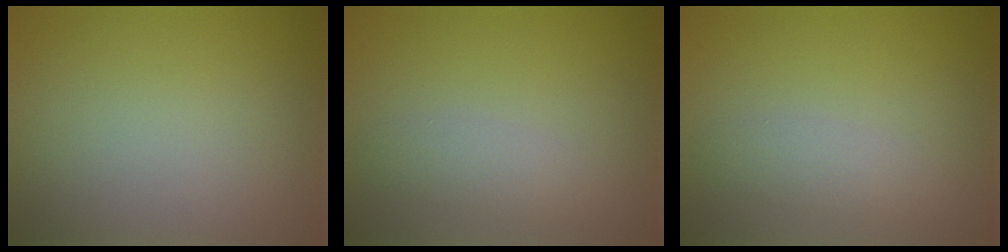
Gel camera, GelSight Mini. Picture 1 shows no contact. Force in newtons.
{"total": 1.7, "press": 1.7, "slide": 0.0}
{"total": 1.7, "press": 1.7, "slide": 0.0}